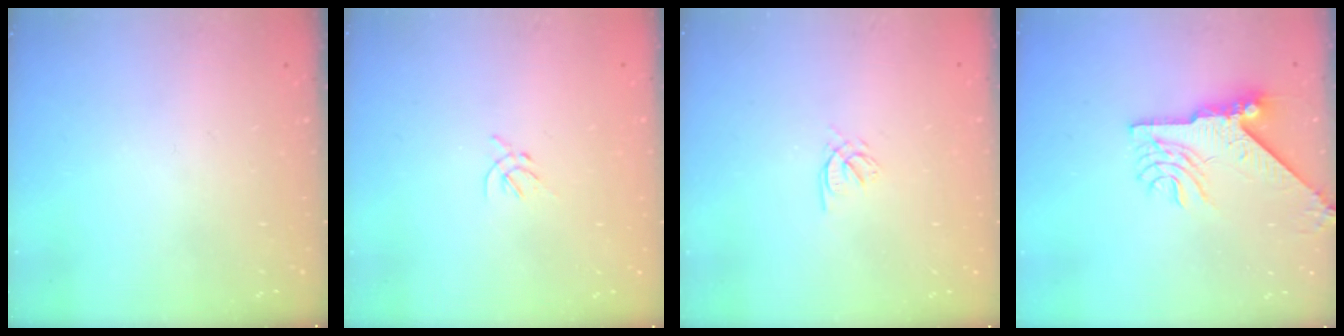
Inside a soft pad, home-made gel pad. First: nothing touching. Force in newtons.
{"total": 1.7, "press": 1.6, "slide": 0.6}
{"total": 2.1, "press": 2.1, "slide": 0.1}
{"total": 8.9, "press": 8.8, "slide": 1.4}